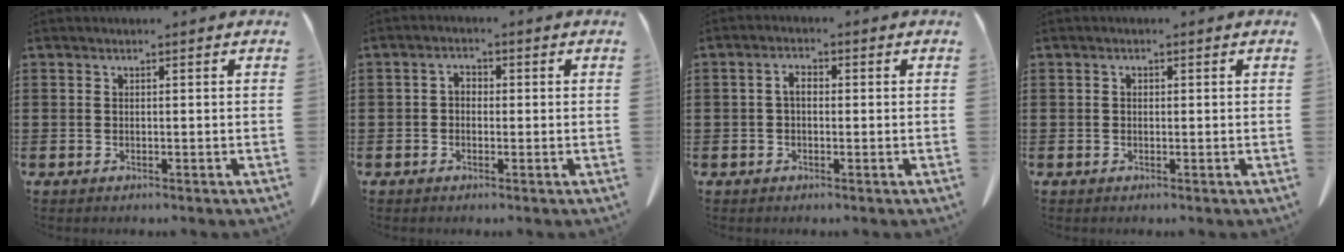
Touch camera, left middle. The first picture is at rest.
{"total": 1.8, "force": [-0.5, 1.2, 1.2], "torque": [-0.026, 0.005, -0.010]}
{"total": 2.5, "force": [0.0, 1.3, 2.2], "torque": [-0.046, 0.006, -0.002]}
{"total": 0.5, "force": [0.0, 0.4, 0.4], "torque": [-0.009, 0.001, 0.001]}